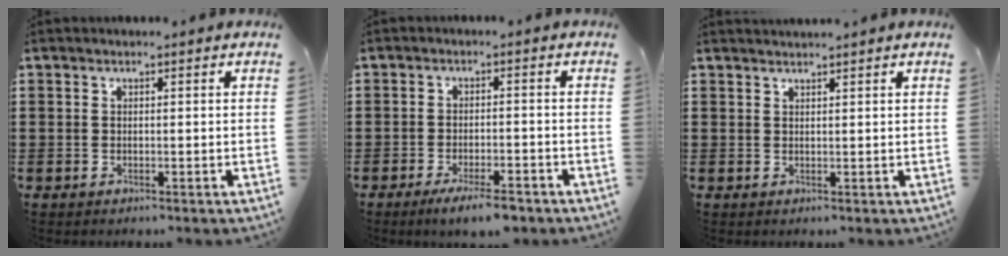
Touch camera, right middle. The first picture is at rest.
{"total": 4.1, "force": [-3.1, 0.6, 2.6], "torque": [-0.045, 0.000, -0.055]}
{"total": 1.2, "force": [1.2, -0.1, 0.1], "torque": [-0.002, -0.002, 0.023]}